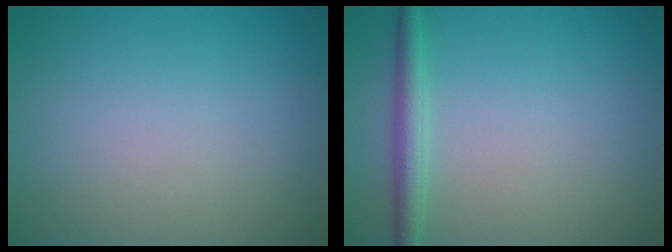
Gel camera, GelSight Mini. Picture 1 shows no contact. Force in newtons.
{"total": 2.2, "press": 2.2, "slide": 0.0}